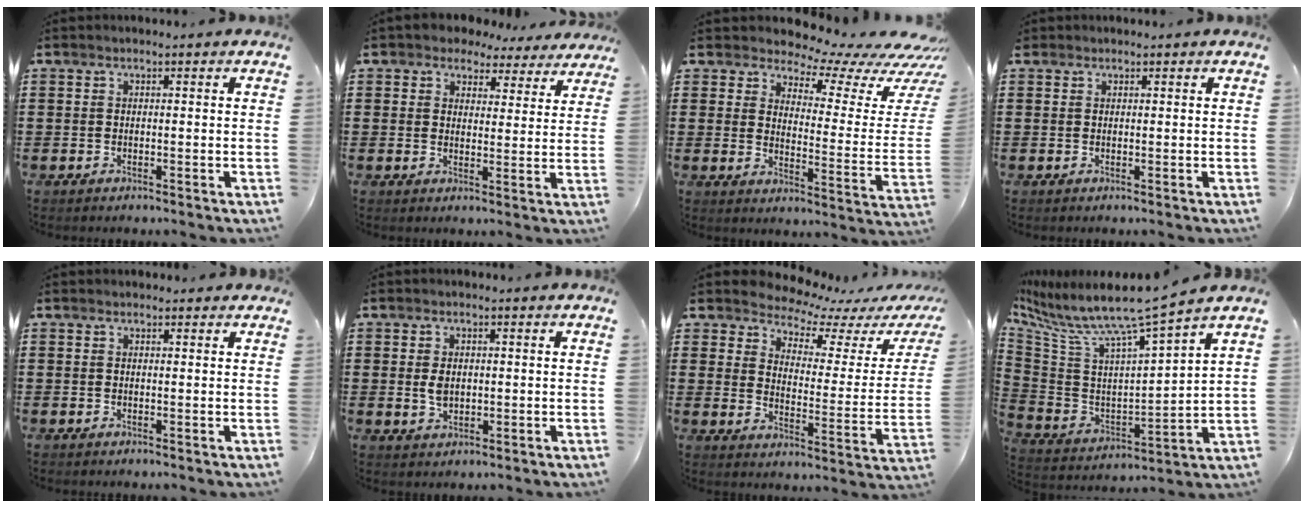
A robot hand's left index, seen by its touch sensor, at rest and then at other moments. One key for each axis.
{"total": 4.1, "fx": 3.5, "fy": 2.1, "fz": 0.4, "tx": -0.022, "ty": -0.013, "tz": 0.059}
{"total": 5.8, "fx": 5.1, "fy": 2.1, "fz": 1.7, "tx": -0.041, "ty": -0.050, "tz": 0.082}
{"total": 0.5, "fx": 0.4, "fy": 0.3, "fz": 0.0, "tx": -0.003, "ty": 0.002, "tz": 0.008}
{"total": 0.8, "fx": 0.7, "fy": 0.4, "fz": 0.1, "tx": -0.005, "ty": 0.003, "tz": 0.014}
{"total": 2.9, "fx": 0.3, "fy": 1.9, "fz": 2.2, "tx": -0.045, "ty": 0.006, "tz": 0.006}
{"total": 5.0, "fx": 4.9, "fy": 0.7, "fz": 0.5, "tx": -0.037, "ty": -0.043, "tz": 0.080}
{"total": 8.0, "fx": 6.5, "fy": -0.1, "fz": 4.7, "tx": -0.120, "ty": -0.060, "tz": 0.096}